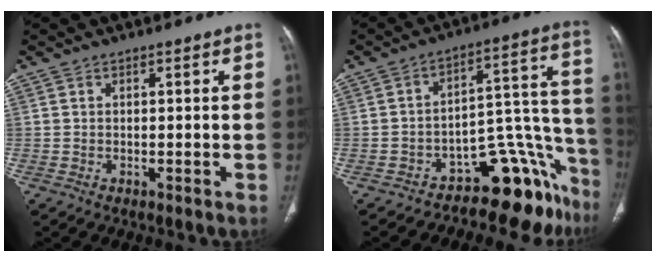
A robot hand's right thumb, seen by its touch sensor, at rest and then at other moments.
{"total": 16.3, "force": [-12.2, 7.1, 8.1], "torque": [-0.017, 0.146, -0.171]}